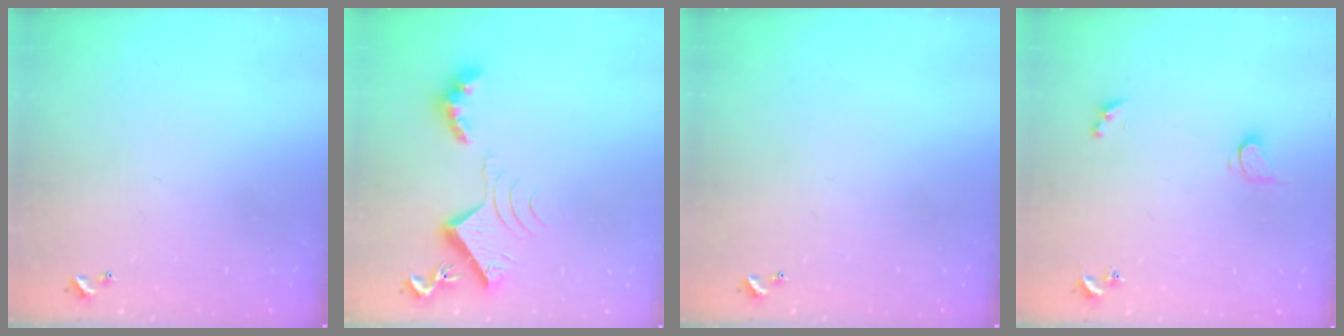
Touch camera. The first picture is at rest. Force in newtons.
{"total": 9.6, "press": 9.6, "slide": 0.4}
{"total": 0.0}
{"total": 1.5, "press": 1.4, "slide": 0.4}